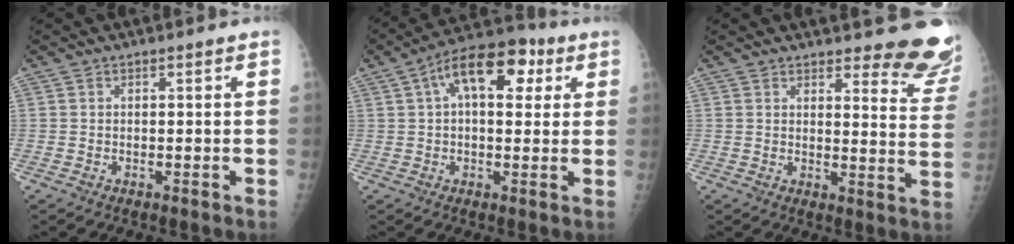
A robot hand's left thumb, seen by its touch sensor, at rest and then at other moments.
{"total": 14.2, "force": [4.8, 7.4, 11.1], "torque": [-0.149, 0.022, 0.066]}
{"total": 12.4, "force": [11.2, 2.9, 4.4], "torque": [-0.012, -0.104, 0.110]}